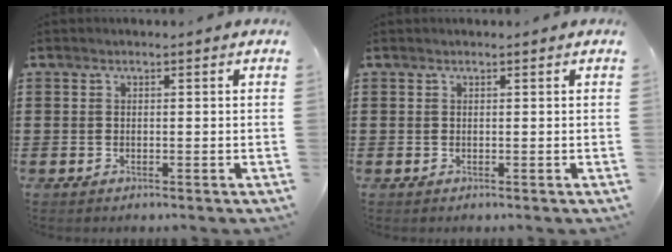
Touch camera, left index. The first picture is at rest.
{"total": 0.0}